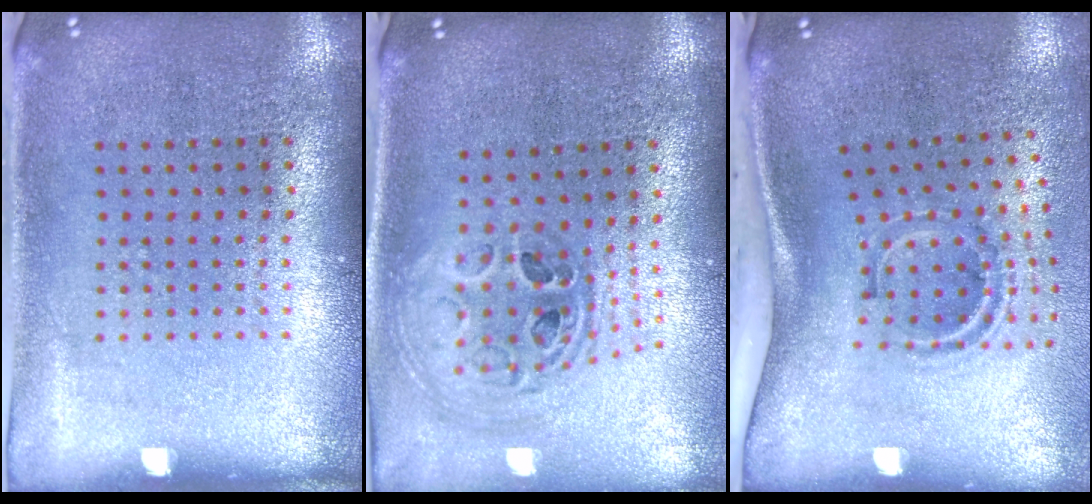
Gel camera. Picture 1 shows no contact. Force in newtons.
{"total": 1.2, "press": 1.1, "slide": 0.5}
{"total": 2.1, "press": 1.2, "slide": 1.7}